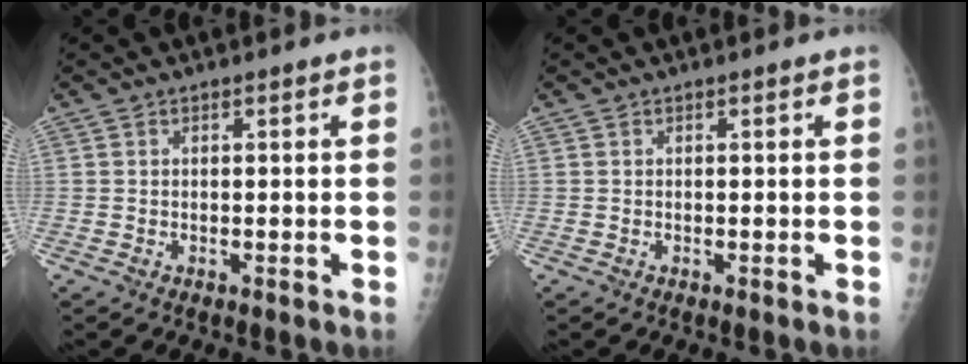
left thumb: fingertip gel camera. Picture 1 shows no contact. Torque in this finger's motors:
{"motor_torque": [0.00, 0.00, -0.03, -0.06, 0.00]}